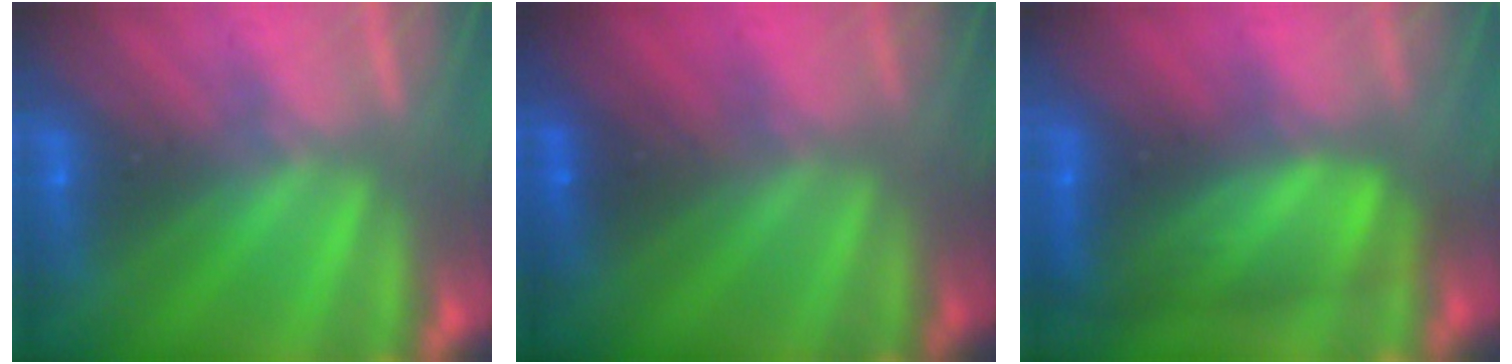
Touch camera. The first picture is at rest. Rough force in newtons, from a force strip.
{"total": 1.7}
{"total": 8.7}